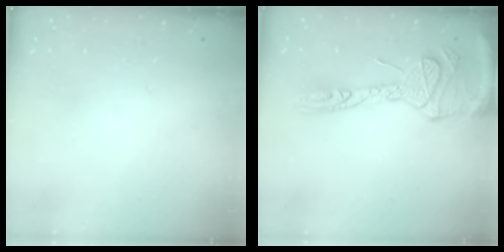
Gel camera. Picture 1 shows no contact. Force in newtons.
{"total": 17.8, "press": 17.7, "slide": 1.7}